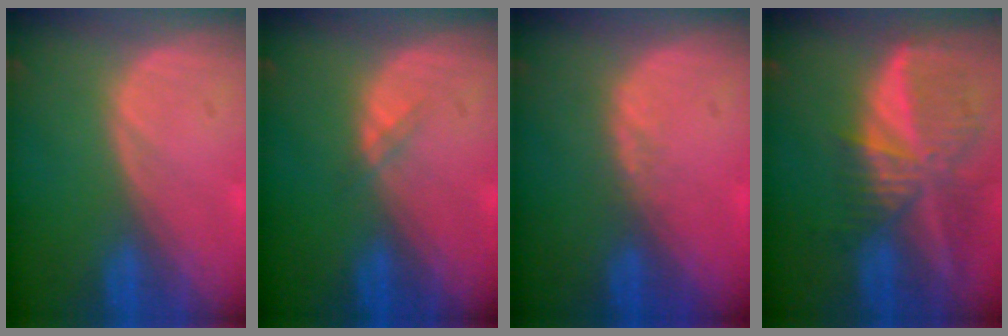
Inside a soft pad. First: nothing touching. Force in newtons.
{"total": 1.0, "press": 1.0, "slide": 0.2}
{"total": 1.3, "press": 1.1, "slide": 0.7}
{"total": 9.2, "press": 7.9, "slide": 4.7}